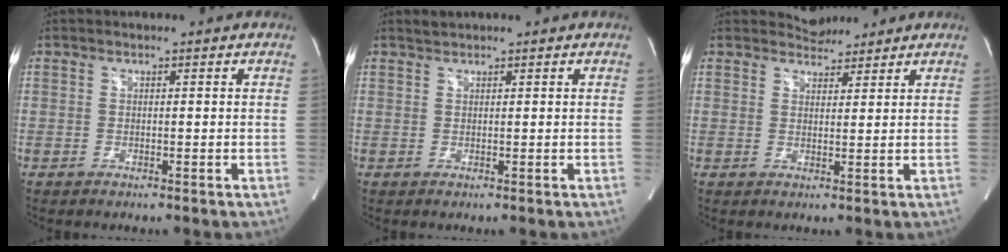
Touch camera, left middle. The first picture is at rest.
{"total": 0.8, "force": [0.8, 0.1, 0.0], "torque": [-0.008, 0.007, 0.020]}
{"total": 3.2, "force": [3.0, 0.9, -0.1], "torque": [-0.004, 0.008, 0.050]}